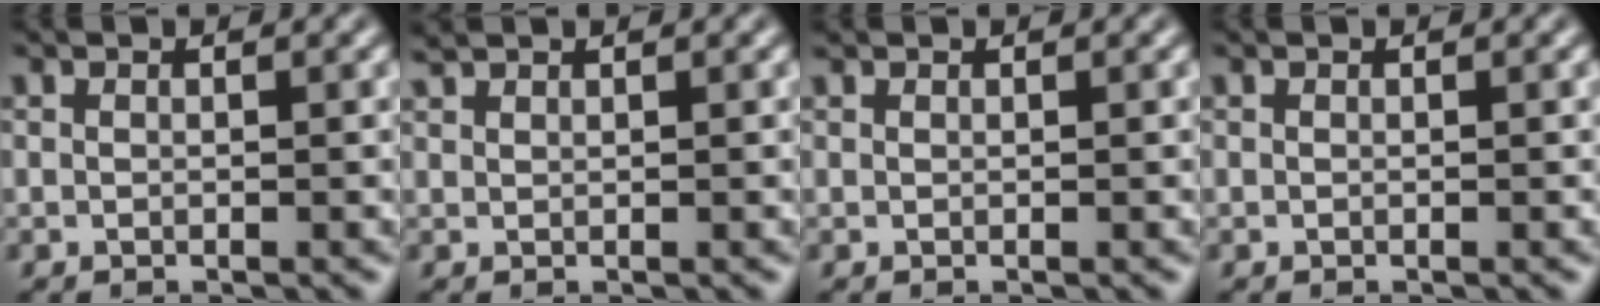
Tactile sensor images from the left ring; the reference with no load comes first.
{"total": 1.2, "force": [1.1, 0.2, 0.4], "torque": [-0.004, 0.009, 0.013]}
{"total": 0.5, "force": [0.4, 0.2, 0.2], "torque": [-0.001, 0.002, 0.002]}
{"total": 0.0}